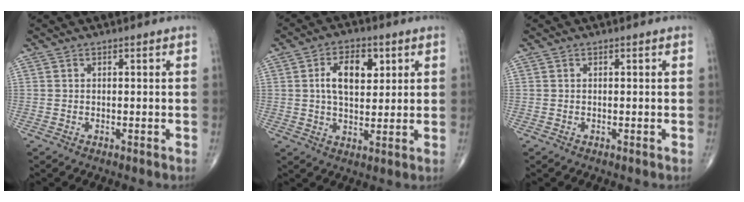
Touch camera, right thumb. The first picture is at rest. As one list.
[{"total": 8.9, "force": [2.5, 5.0, 6.9], "torque": [-0.094, -0.005, 0.041]}, {"total": 0.0}]